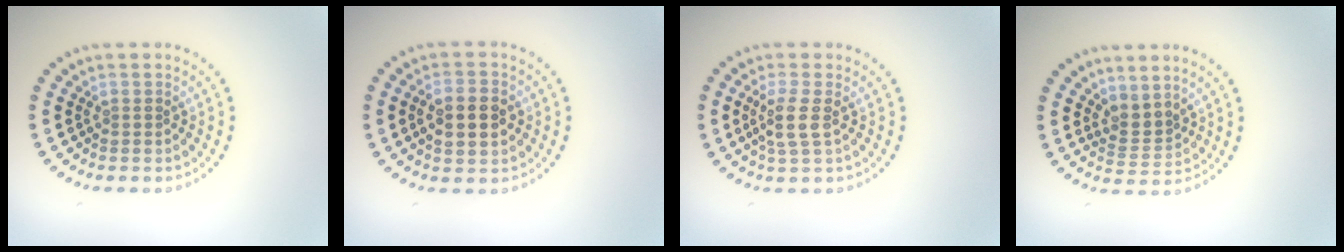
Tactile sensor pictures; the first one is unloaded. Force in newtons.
{"total": 4.1, "press": 4.1, "slide": 0.2}
{"total": 2.4, "press": 2.1, "slide": 1.2}
{"total": 2.1, "press": 1.3, "slide": 1.6}